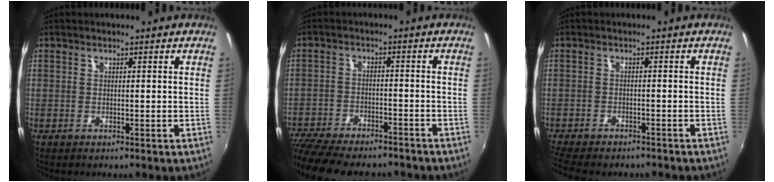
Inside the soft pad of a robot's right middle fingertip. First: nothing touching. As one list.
[{"total": 17.3, "force": [-14.6, 5.2, 7.6], "torque": [-0.174, -0.034, -0.227]}, {"total": 9.5, "force": [-8.2, 2.8, 3.7], "torque": [-0.099, -0.031, -0.131]}]